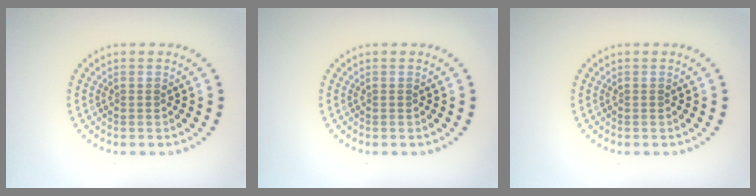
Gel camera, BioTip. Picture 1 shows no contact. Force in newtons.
{"total": 0.0}
{"total": 0.0}